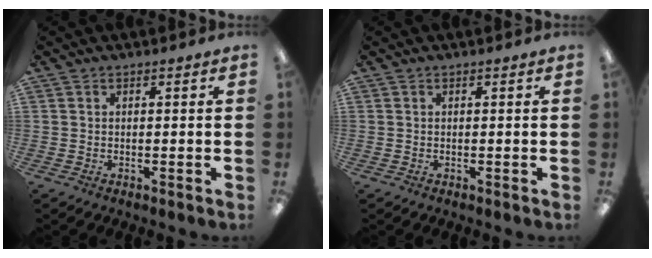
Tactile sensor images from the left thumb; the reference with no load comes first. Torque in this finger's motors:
{"motor_torque": [0.00, 0.00, 0.00, 0.00, 0.00]}